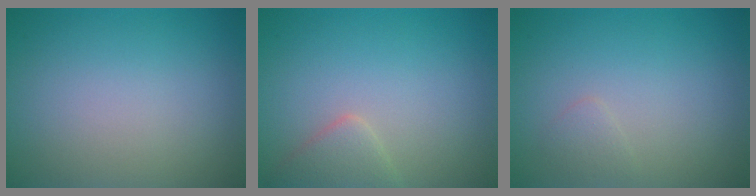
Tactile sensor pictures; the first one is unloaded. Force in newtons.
{"total": 2.2, "press": 2.2, "slide": 0.2}
{"total": 0.8, "press": 0.8, "slide": 0.1}